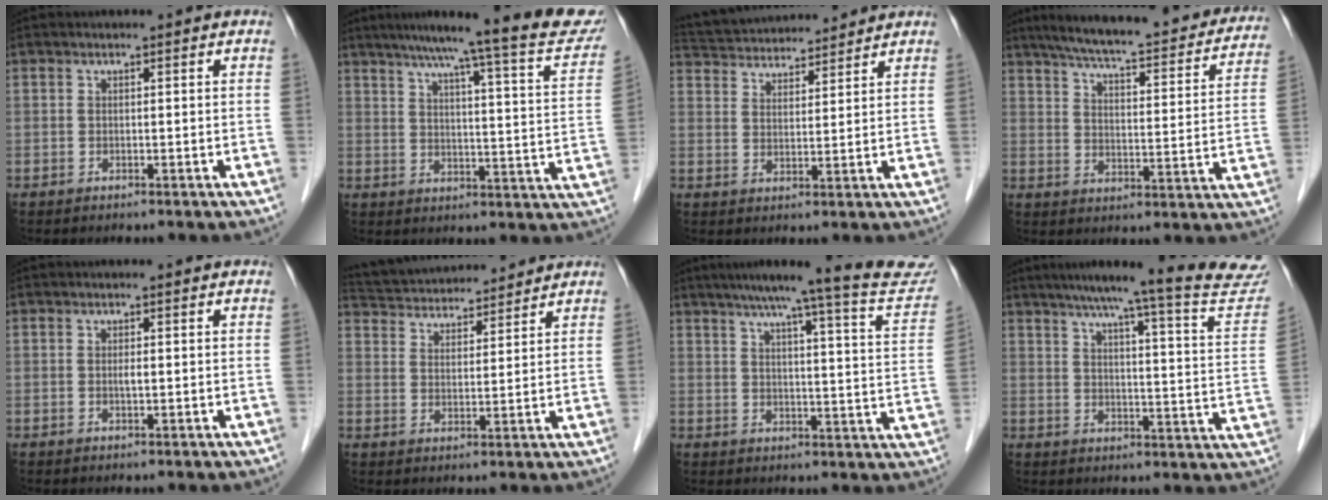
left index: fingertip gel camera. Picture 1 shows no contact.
{"total": 21.5, "force": [18.4, 0.5, 11.2], "torque": [-0.157, -0.024, 0.225]}
{"total": 13.8, "force": [13.0, 2.7, 3.9], "torque": [-0.078, 0.043, 0.211]}
{"total": 25.7, "force": [22.2, 4.4, 12.2], "torque": [-0.178, -0.015, 0.277]}
{"total": 0.9, "force": [0.0, 0.1, 0.8], "torque": [-0.015, -0.001, 0.000]}
{"total": 14.5, "force": [13.6, 2.9, 4.2], "torque": [-0.082, 0.042, 0.219]}
{"total": 18.3, "force": [16.3, 0.1, 8.3], "torque": [-0.111, -0.034, 0.190]}
{"total": 23.2, "force": [21.0, 0.1, 9.9], "torque": [-0.135, -0.063, 0.249]}